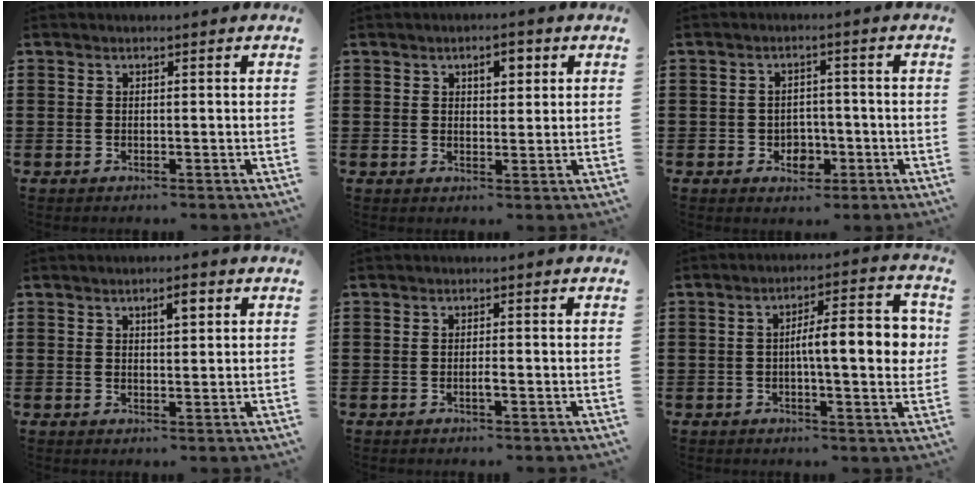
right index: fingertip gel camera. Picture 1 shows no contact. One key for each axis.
{"total": 3.1, "fx": 1.3, "fy": 1.6, "fz": 2.3, "tx": -0.026, "ty": 0.001, "tz": 0.015}
{"total": 3.0, "fx": -1.2, "fy": 2.4, "fz": 1.4, "tx": -0.025, "ty": 0.000, "tz": -0.027}
{"total": 2.8, "fx": 1.2, "fy": 0.9, "fz": 2.4, "tx": -0.033, "ty": 0.001, "tz": 0.015}
{"total": 1.1, "fx": -0.5, "fy": 0.1, "fz": 1.0, "tx": -0.020, "ty": -0.002, "tz": -0.009}
{"total": 9.7, "fx": 0.4, "fy": 2.4, "fz": 9.4, "tx": -0.143, "ty": 0.000, "tz": 0.000}